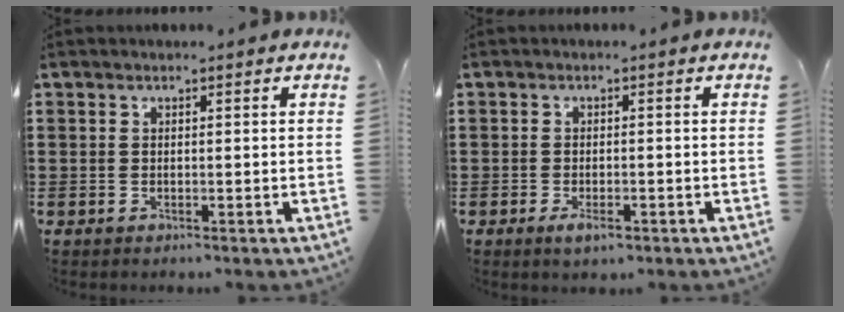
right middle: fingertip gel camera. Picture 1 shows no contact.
{"total": 2.1, "force": [-1.1, 0.7, 1.6], "torque": [-0.027, -0.002, -0.019]}